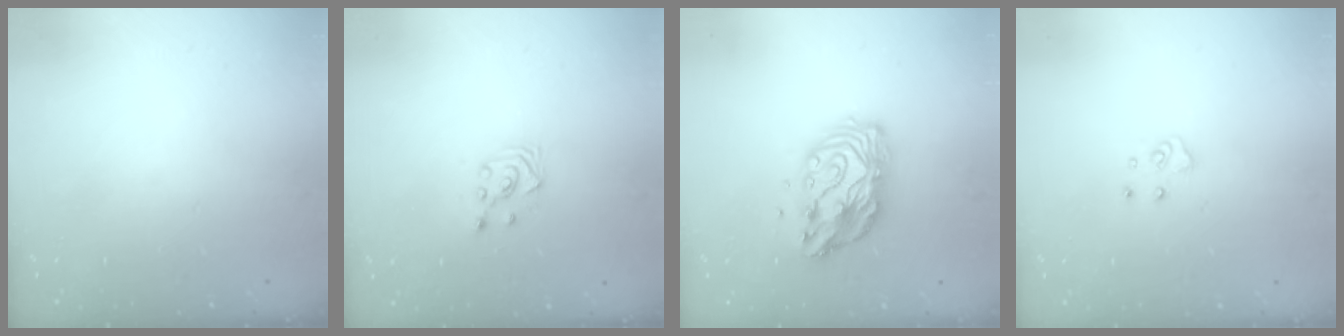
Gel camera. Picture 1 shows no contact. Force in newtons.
{"total": 2.6, "press": 2.6, "slide": 0.3}
{"total": 11.3, "press": 11.3, "slide": 1.0}
{"total": 5.1, "press": 5.1, "slide": 0.4}